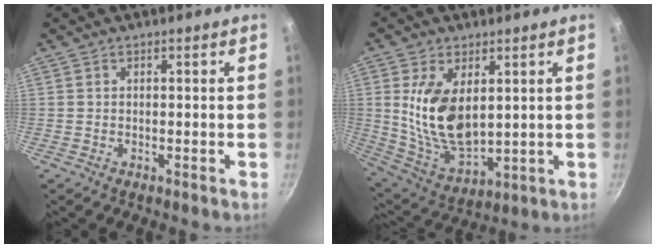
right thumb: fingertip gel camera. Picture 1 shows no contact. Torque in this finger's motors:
{"motor_torque": [1.94, 1.75, 1.38, -1.38, 0.20]}